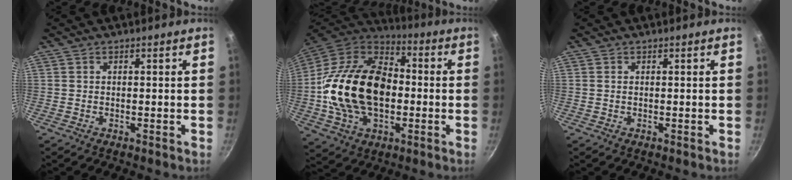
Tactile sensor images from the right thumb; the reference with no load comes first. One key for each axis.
{"total": 25.2, "fx": -1.5, "fy": 16.9, "fz": 18.6, "tx": -0.311, "ty": 0.037, "tz": -0.031}
{"total": 0.5, "fx": 0.1, "fy": 0.3, "fz": 0.4, "tx": -0.008, "ty": 0.001, "tz": 0.002}